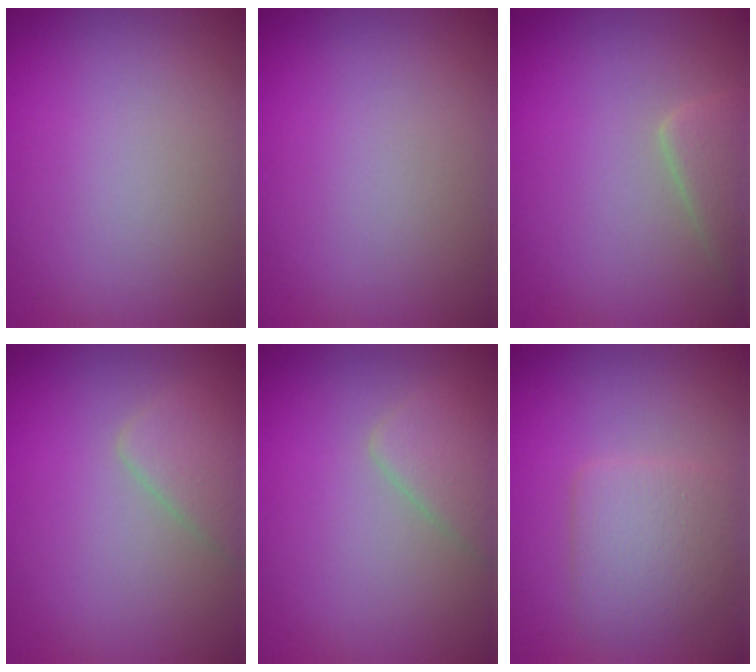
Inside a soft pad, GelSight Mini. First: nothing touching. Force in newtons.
{"total": 0.0}
{"total": 2.6, "press": 2.6, "slide": 0.3}
{"total": 2.5, "press": 2.5, "slide": 0.2}
{"total": 2.5, "press": 2.5, "slide": 0.2}
{"total": 3.5, "press": 3.5, "slide": 0.2}